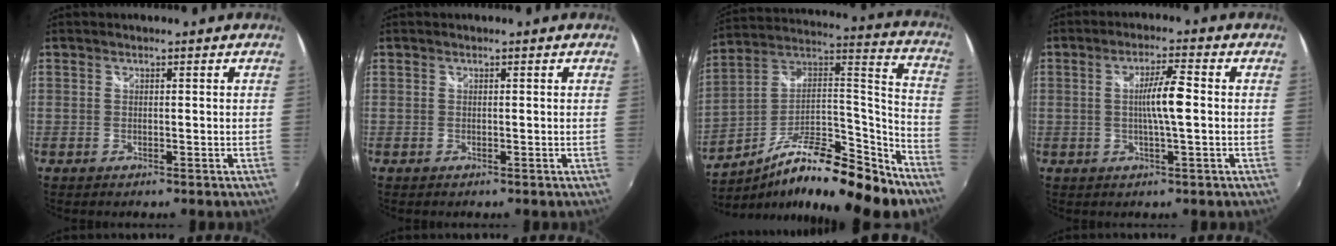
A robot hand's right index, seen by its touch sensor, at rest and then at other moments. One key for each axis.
{"total": 0.0}
{"total": 22.1, "fx": -14.7, "fy": 5.5, "fz": 15.6, "tx": -0.246, "ty": 0.008, "tz": -0.255}
{"total": 5.7, "fx": -0.2, "fy": 0.1, "fz": 5.7, "tx": -0.100, "ty": 0.001, "tz": -0.002}